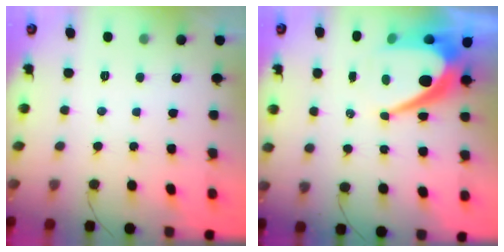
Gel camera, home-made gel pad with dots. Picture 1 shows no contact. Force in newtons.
{"total": 13.6, "press": 13.5, "slide": 1.2}